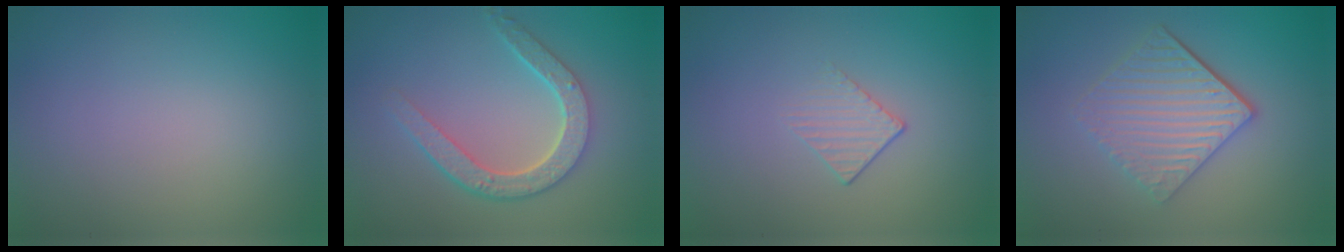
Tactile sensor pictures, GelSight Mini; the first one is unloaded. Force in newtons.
{"total": 4.6, "press": 3.7, "slide": 2.8}
{"total": 1.3, "press": 0.7, "slide": 1.1}
{"total": 5.5, "press": 3.9, "slide": 3.8}